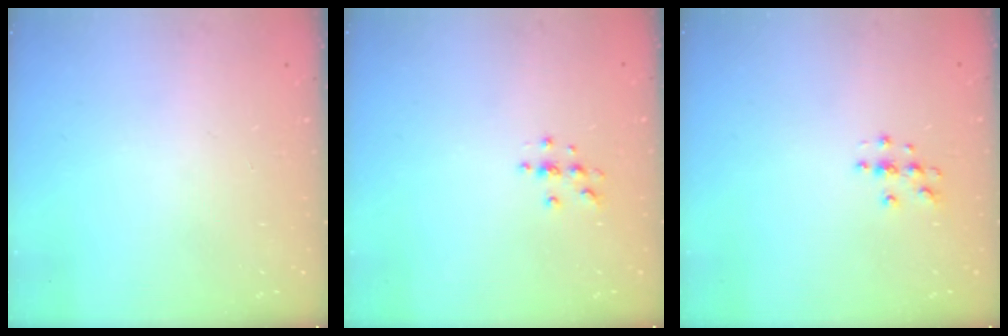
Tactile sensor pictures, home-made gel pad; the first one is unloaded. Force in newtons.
{"total": 3.8, "press": 3.8, "slide": 0.4}
{"total": 3.9, "press": 3.9, "slide": 0.4}